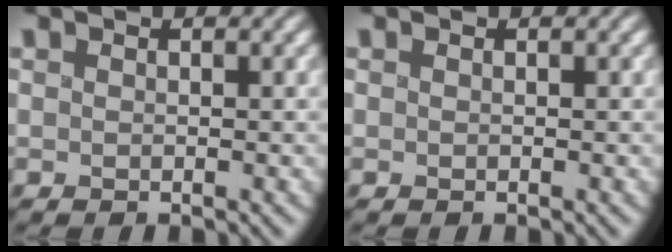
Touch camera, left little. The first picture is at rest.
{"total": 0.0}